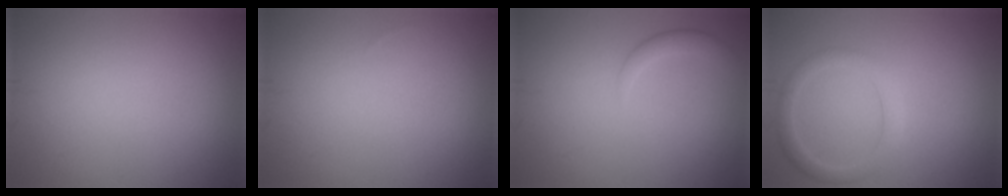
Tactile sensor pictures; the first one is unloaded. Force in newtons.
{"total": 0.0}
{"total": 1.7, "press": 1.7, "slide": 0.1}
{"total": 2.4, "press": 2.4, "slide": 0.1}